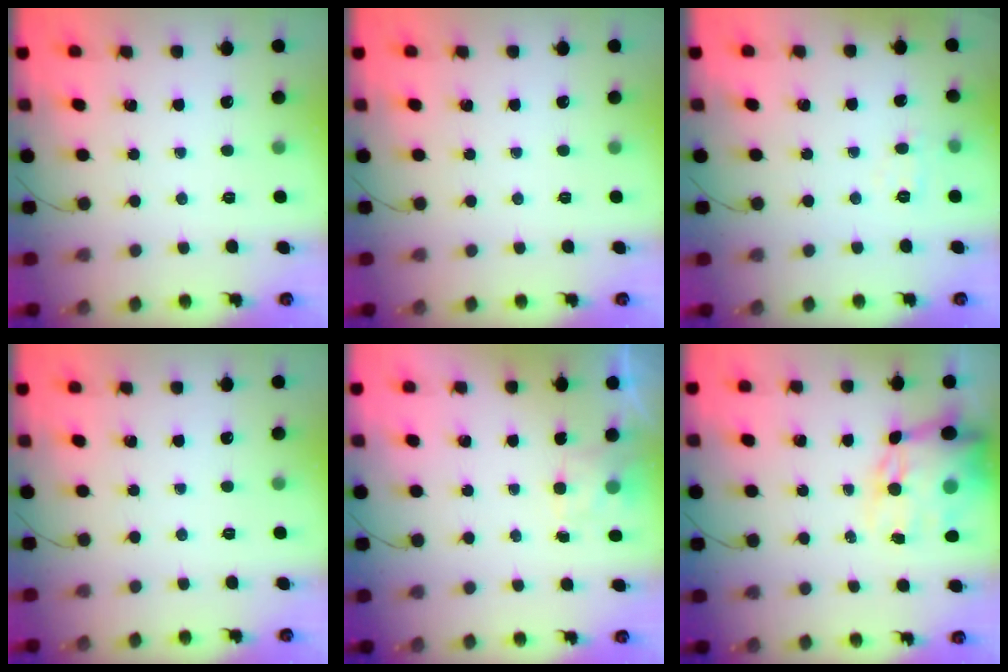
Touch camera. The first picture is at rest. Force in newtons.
{"total": 0.0}
{"total": 5.0, "press": 4.8, "slide": 1.4}
{"total": 0.0}
{"total": 1.4, "press": 0.7, "slide": 1.2}
{"total": 14.6, "press": 14.1, "slide": 3.6}